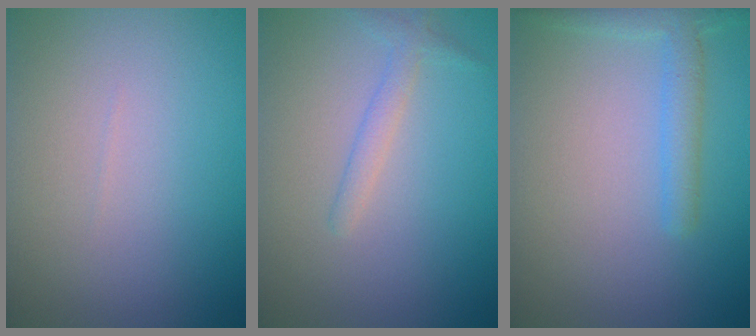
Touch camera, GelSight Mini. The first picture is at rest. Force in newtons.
{"total": 1.4, "press": 1.4, "slide": 0.1}
{"total": 1.7, "press": 1.7, "slide": 0.1}